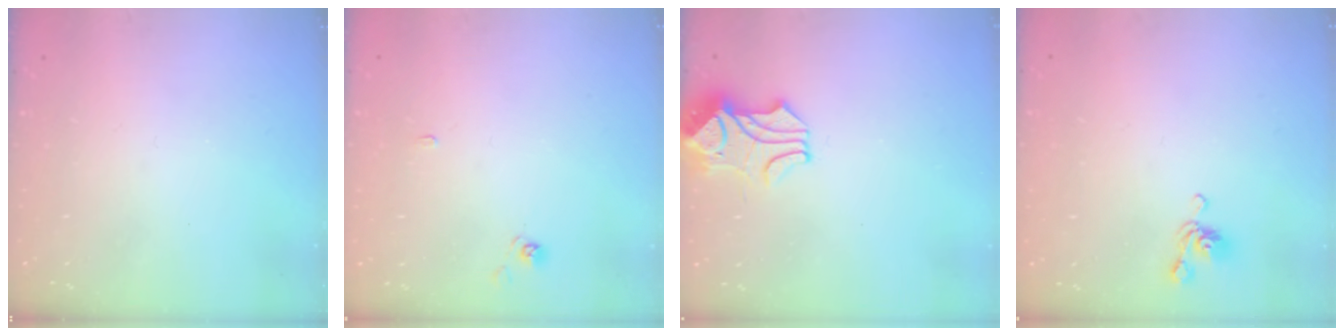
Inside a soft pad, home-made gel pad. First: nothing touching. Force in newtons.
{"total": 2.0, "press": 2.0, "slide": 0.2}
{"total": 2.0, "press": 1.8, "slide": 0.8}
{"total": 5.4, "press": 5.4, "slide": 0.5}